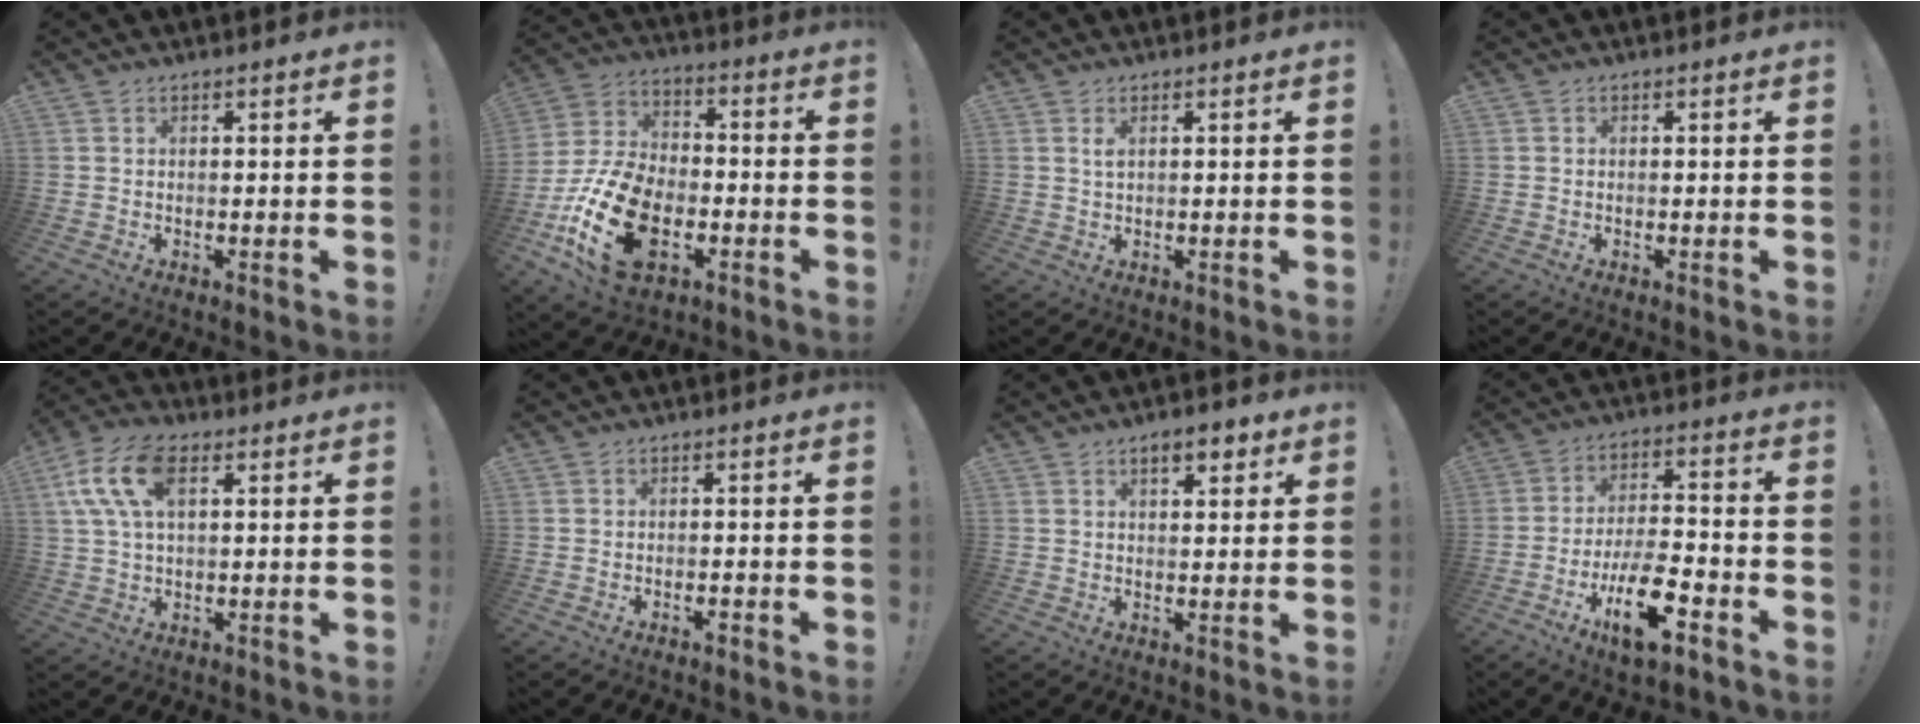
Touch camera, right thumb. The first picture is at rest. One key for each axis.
{"total": 21.9, "fx": -7.6, "fy": 13.6, "fz": 15.4, "tx": -0.283, "ty": 0.047, "tz": -0.121}
{"total": 1.4, "fx": 0.6, "fy": 0.4, "fz": 1.2, "tx": -0.023, "ty": 0.001, "tz": 0.009}
{"total": 0.0}
{"total": 13.5, "fx": 4.4, "fy": 7.6, "fz": 10.2, "tx": -0.198, "ty": 0.002, "tz": 0.083}
{"total": 1.1, "fx": -0.8, "fy": 0.1, "fz": 0.7, "tx": -0.010, "ty": 0.002, "tz": -0.014}
{"total": 4.9, "fx": 2.9, "fy": 2.1, "fz": 3.3, "tx": -0.038, "ty": -0.011, "tz": 0.046}
{"total": 14.7, "fx": -7.4, "fy": 5.3, "fz": 11.5, "tx": -0.195, "ty": 0.040, "tz": -0.120}